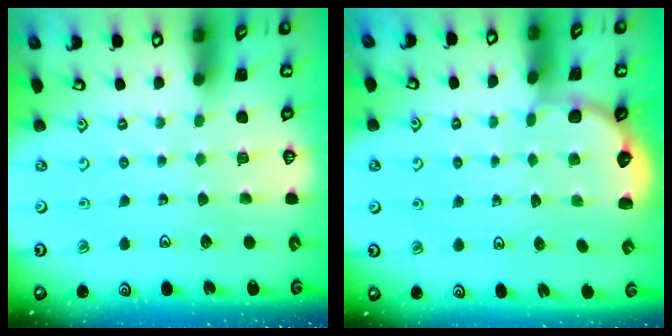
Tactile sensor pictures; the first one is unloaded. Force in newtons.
{"total": 2.2, "press": 1.1, "slide": 1.9}